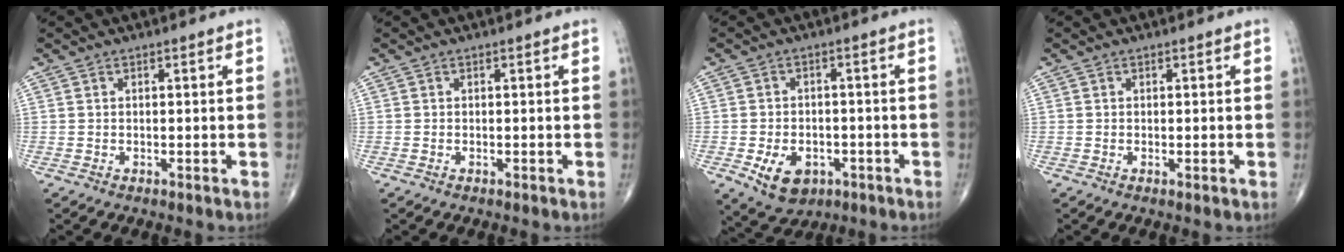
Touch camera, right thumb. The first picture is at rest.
{"total": 0.0}
{"total": 8.4, "force": [-3.3, 5.9, 5.0], "torque": [-0.069, 0.013, -0.041]}
{"total": 0.5, "force": [-0.1, 0.1, 0.5], "torque": [-0.010, -0.003, -0.002]}